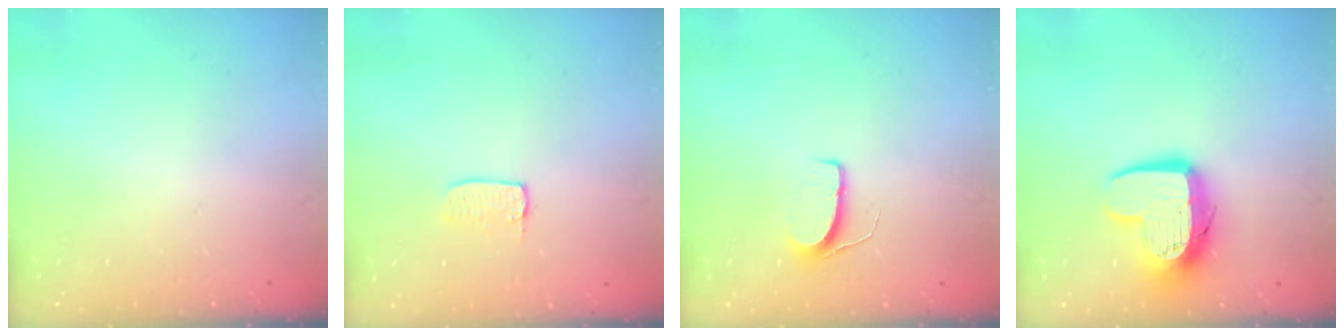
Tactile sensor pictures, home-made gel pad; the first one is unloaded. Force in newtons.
{"total": 3.4, "press": 3.4, "slide": 0.1}
{"total": 6.4, "press": 6.4, "slide": 0.6}
{"total": 12.4, "press": 12.4, "slide": 1.0}